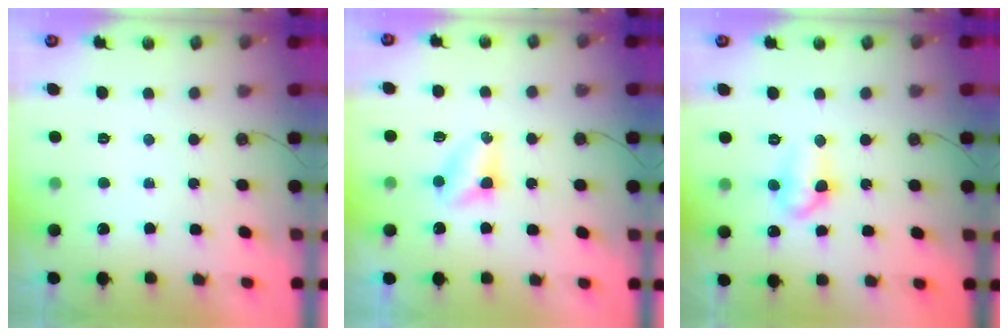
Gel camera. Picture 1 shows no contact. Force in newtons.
{"total": 4.0, "press": 4.0, "slide": 0.5}
{"total": 8.3, "press": 8.3, "slide": 0.8}